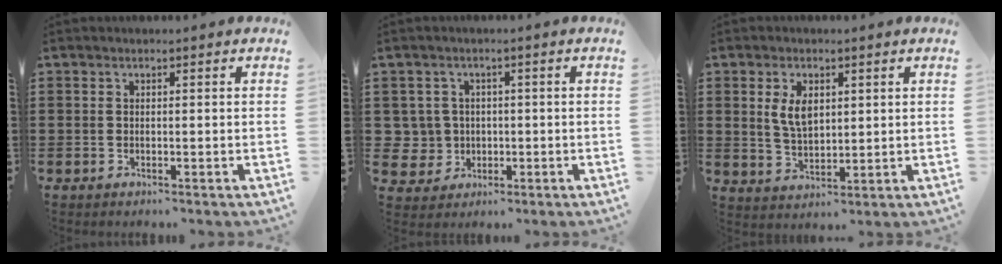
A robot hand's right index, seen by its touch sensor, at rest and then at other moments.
{"total": 4.0, "force": [-0.2, 4.0, 0.6], "torque": [-0.039, 0.009, -0.006]}
{"total": 5.0, "force": [1.4, 2.7, 3.9], "torque": [-0.076, 0.005, 0.023]}